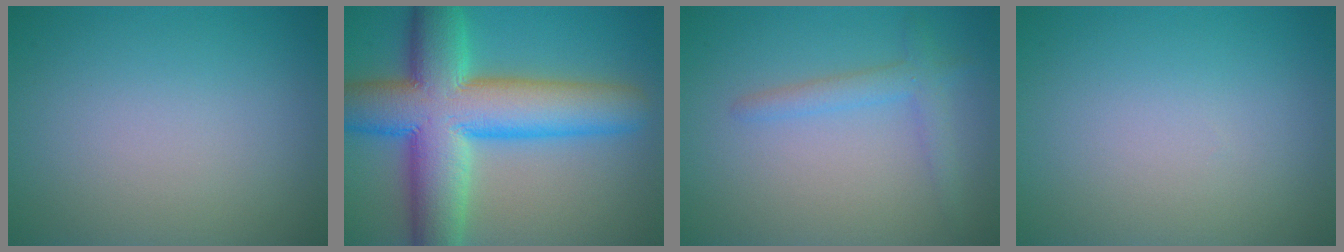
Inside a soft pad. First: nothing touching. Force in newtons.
{"total": 13.2, "press": 13.2, "slide": 0.5}
{"total": 2.2, "press": 2.2, "slide": 0.1}
{"total": 0.0}